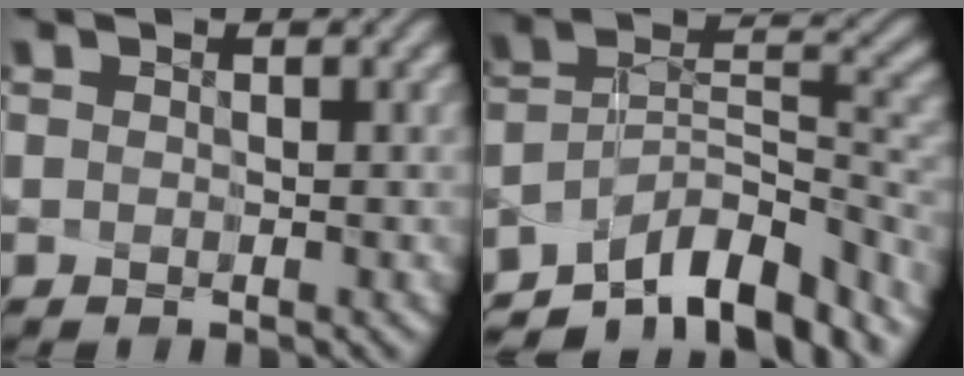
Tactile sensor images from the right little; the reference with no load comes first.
{"total": 10.7, "force": [-9.2, 2.4, 4.9], "torque": [-0.058, -0.006, -0.154]}